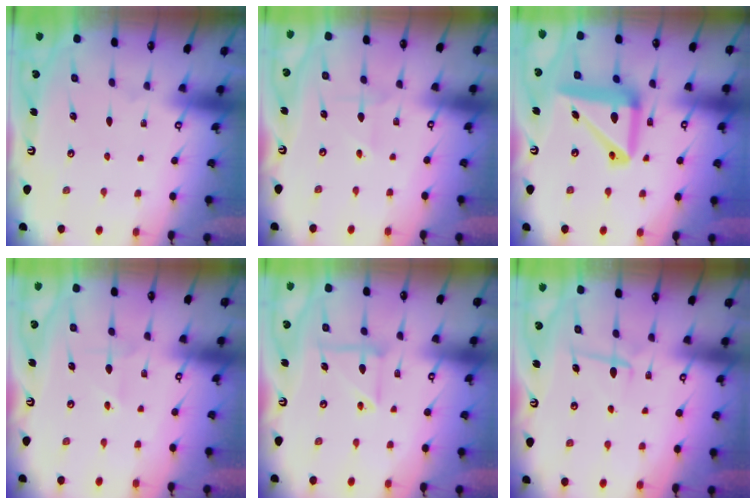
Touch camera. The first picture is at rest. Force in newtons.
{"total": 2.5, "press": 2.5, "slide": 0.3}
{"total": 16.0, "press": 15.9, "slide": 2.0}
{"total": 3.0, "press": 3.0, "slide": 0.4}
{"total": 9.2, "press": 9.0, "slide": 1.5}
{"total": 6.2, "press": 6.1, "slide": 1.1}